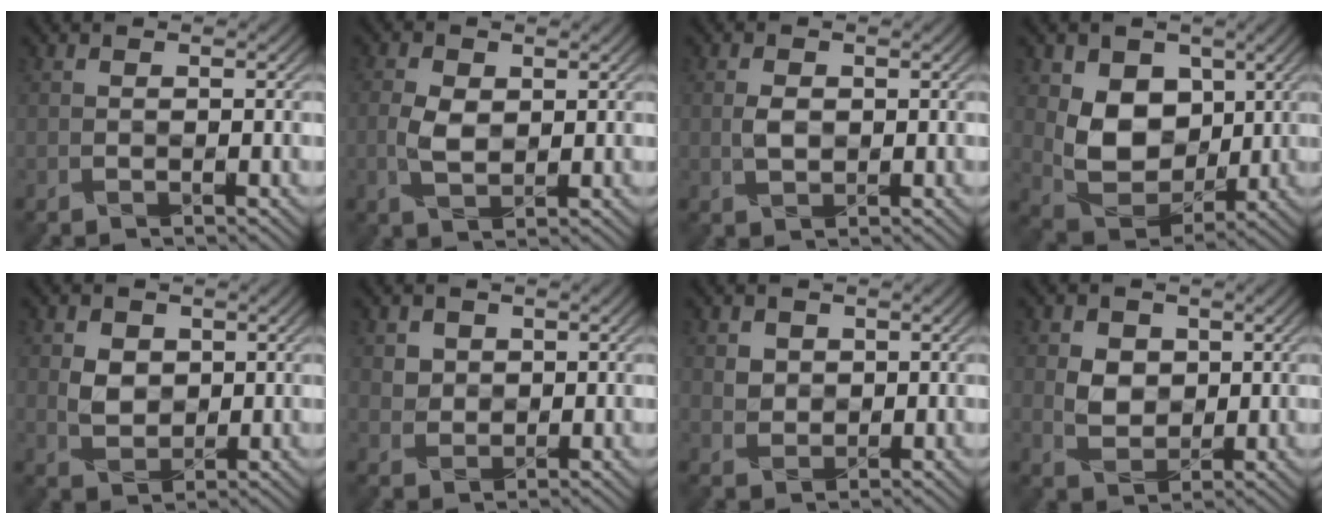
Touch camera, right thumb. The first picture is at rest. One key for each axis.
{"total": 2.9, "fx": 0.1, "fy": 1.9, "fz": 2.2, "tx": -0.059, "ty": -0.003, "tz": 0.005}
{"total": 1.4, "fx": 0.0, "fy": 1.1, "fz": 0.9, "tx": -0.019, "ty": -0.004, "tz": 0.004}
{"total": 7.7, "fx": 2.2, "fy": 6.1, "fz": 4.1, "tx": -0.101, "ty": -0.018, "tz": 0.039}
{"total": 2.8, "fx": 1.0, "fy": 2.4, "fz": 1.0, "tx": -0.028, "ty": -0.006, "tz": 0.023}
{"total": 2.1, "fx": 1.3, "fy": 1.6, "fz": -0.3, "tx": -0.002, "ty": -0.009, "tz": 0.030}
{"total": 1.8, "fx": 1.1, "fy": 1.4, "fz": -0.2, "tx": -0.003, "ty": -0.007, "tz": 0.027}
{"total": 3.2, "fx": 1.0, "fy": 2.8, "fz": 1.2, "tx": -0.030, "ty": -0.006, "tz": 0.021}